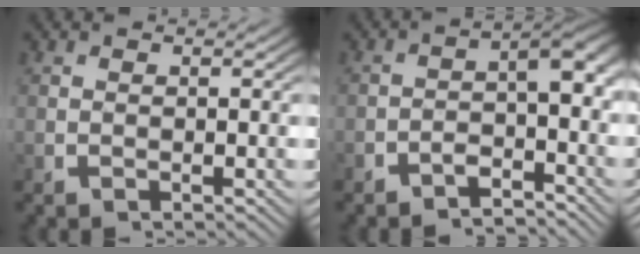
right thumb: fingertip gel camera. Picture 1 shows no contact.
{"total": 4.8, "force": [-1.8, 2.4, 3.7], "torque": [-0.036, -0.002, -0.037]}